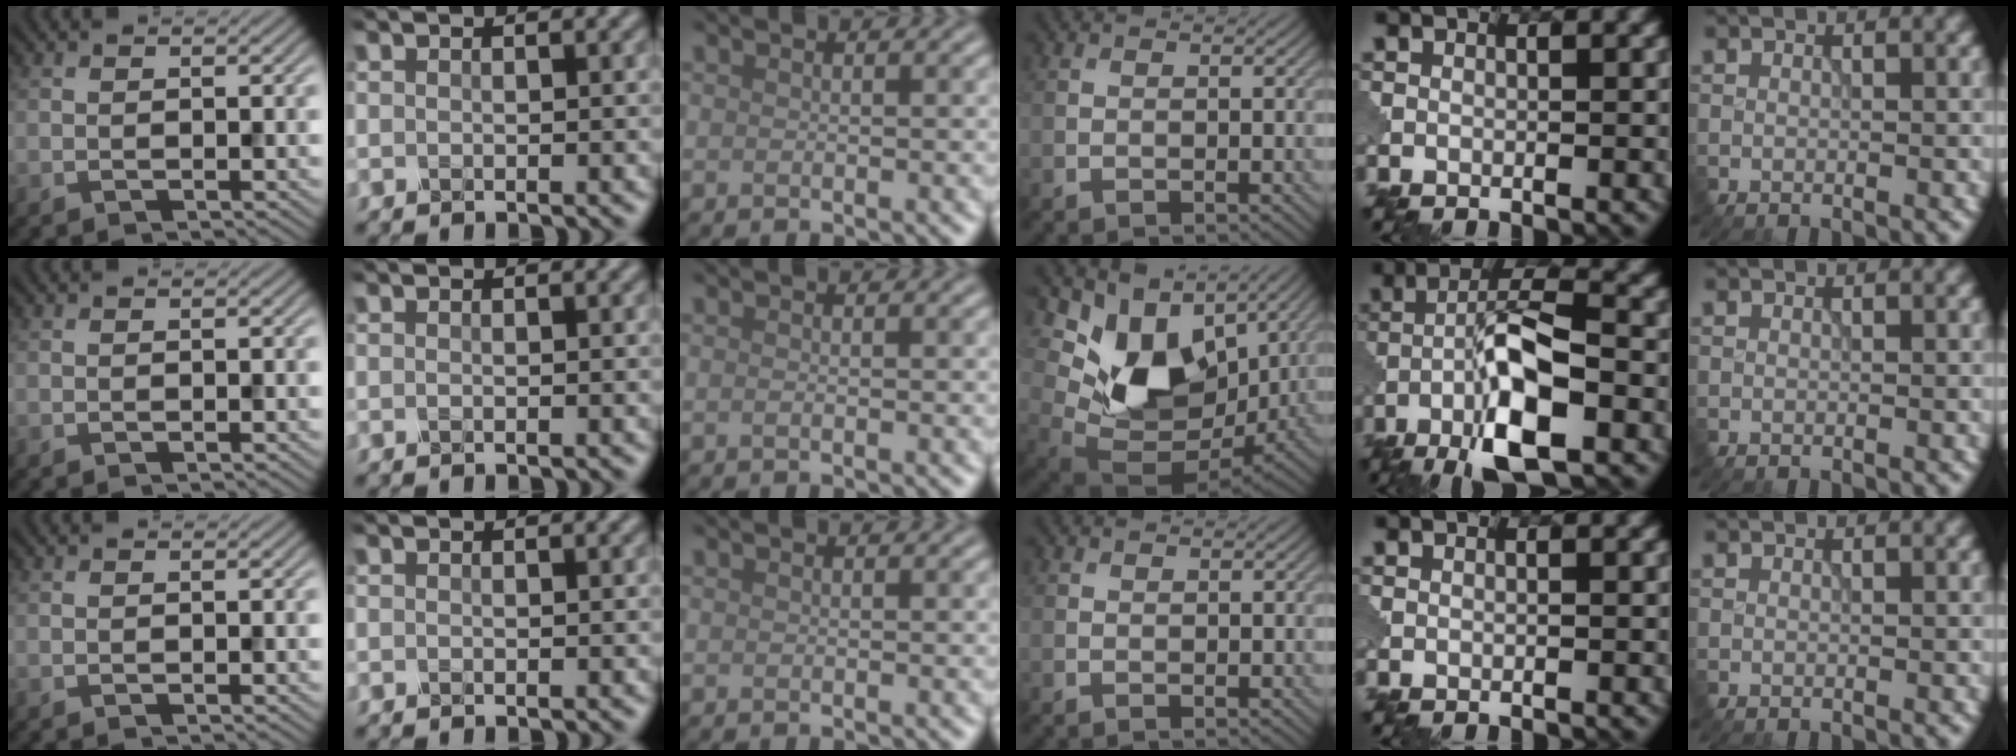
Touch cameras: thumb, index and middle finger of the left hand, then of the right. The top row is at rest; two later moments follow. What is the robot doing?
{"motion": "insert", "object": "pin"}